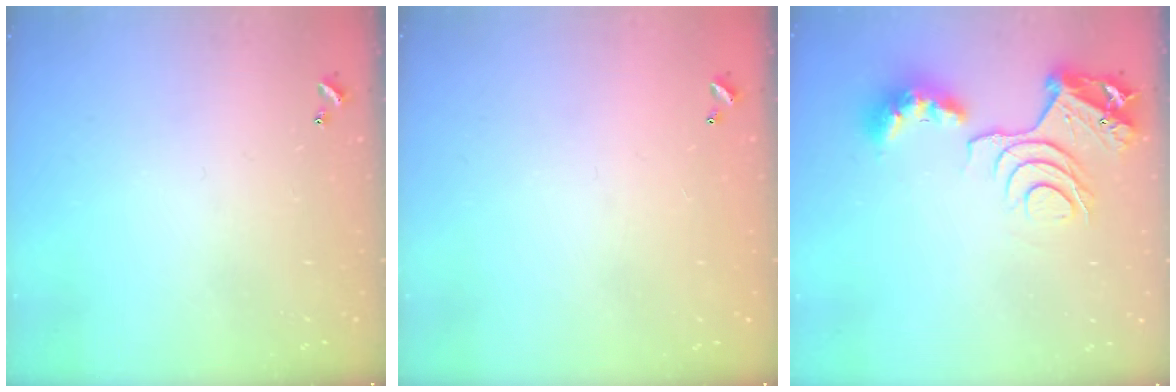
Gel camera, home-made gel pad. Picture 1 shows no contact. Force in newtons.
{"total": 2.9, "press": 2.9, "slide": 0.1}
{"total": 12.1, "press": 12.0, "slide": 1.4}